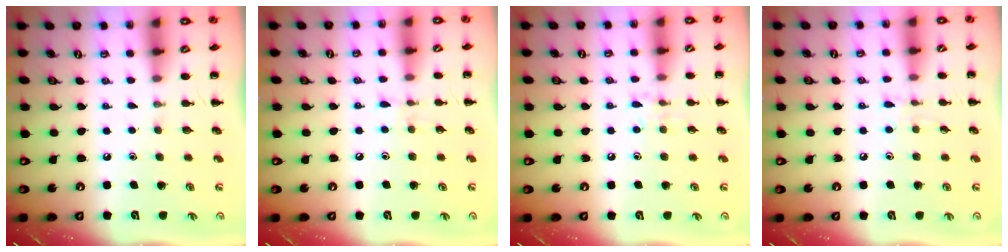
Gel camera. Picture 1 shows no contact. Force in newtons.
{"total": 4.9, "press": 4.6, "slide": 1.7}
{"total": 6.8, "press": 6.5, "slide": 1.9}
{"total": 5.9, "press": 5.6, "slide": 1.7}